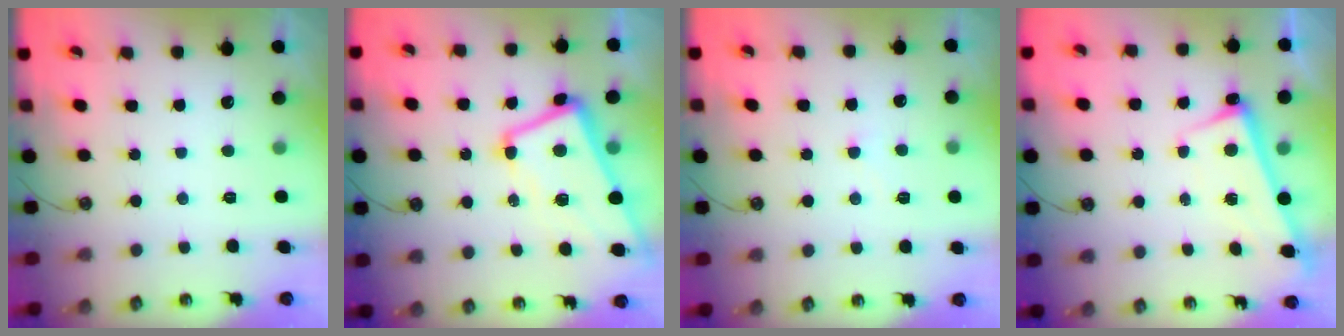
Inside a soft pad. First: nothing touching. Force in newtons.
{"total": 5.6, "press": 5.5, "slide": 1.4}
{"total": 5.0, "press": 5.0, "slide": 0.3}
{"total": 2.8, "press": 2.7, "slide": 0.5}